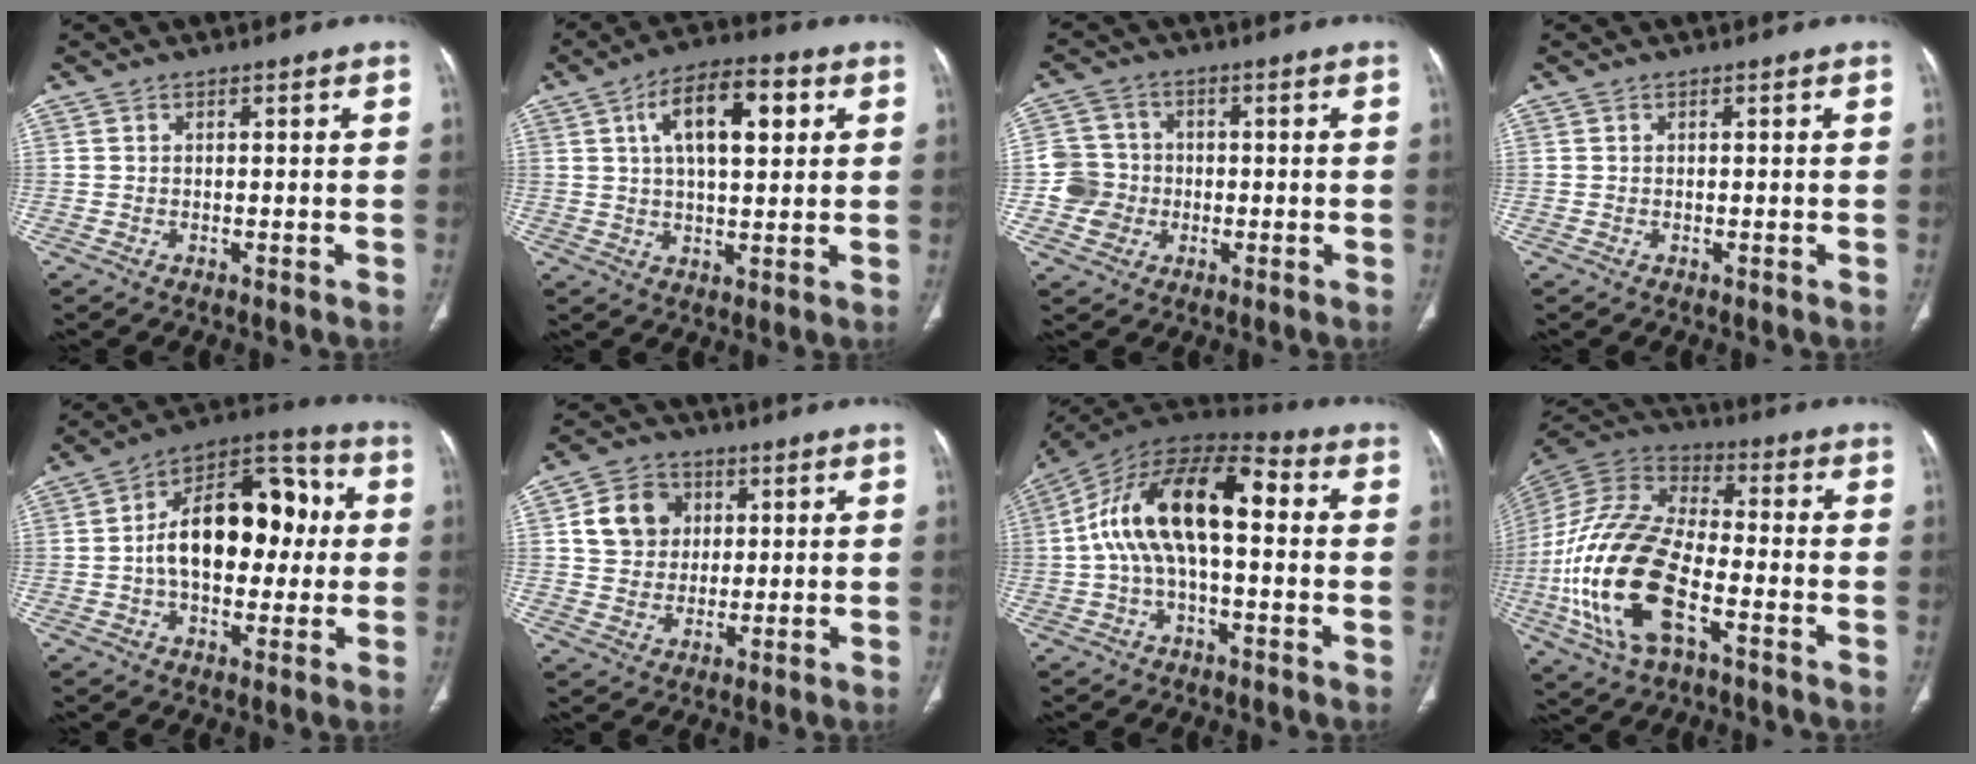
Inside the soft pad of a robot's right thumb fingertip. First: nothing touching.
{"total": 12.9, "force": [4.1, 5.9, 10.8], "torque": [-0.161, 0.006, 0.062]}
{"total": 7.1, "force": [-1.1, 6.8, 1.6], "torque": [-0.004, 0.015, -0.023]}
{"total": 0.0}
{"total": 19.7, "force": [1.1, 11.6, 15.8], "torque": [-0.212, 0.037, 0.011]}
{"total": 9.6, "force": [2.4, 8.2, 4.3], "torque": [-0.049, -0.002, 0.041]}
{"total": 17.9, "force": [1.3, 8.5, 15.7], "torque": [-0.273, 0.053, 0.013]}
{"total": 23.5, "force": [-6.9, 11.6, 19.2], "torque": [-0.406, 0.017, -0.126]}